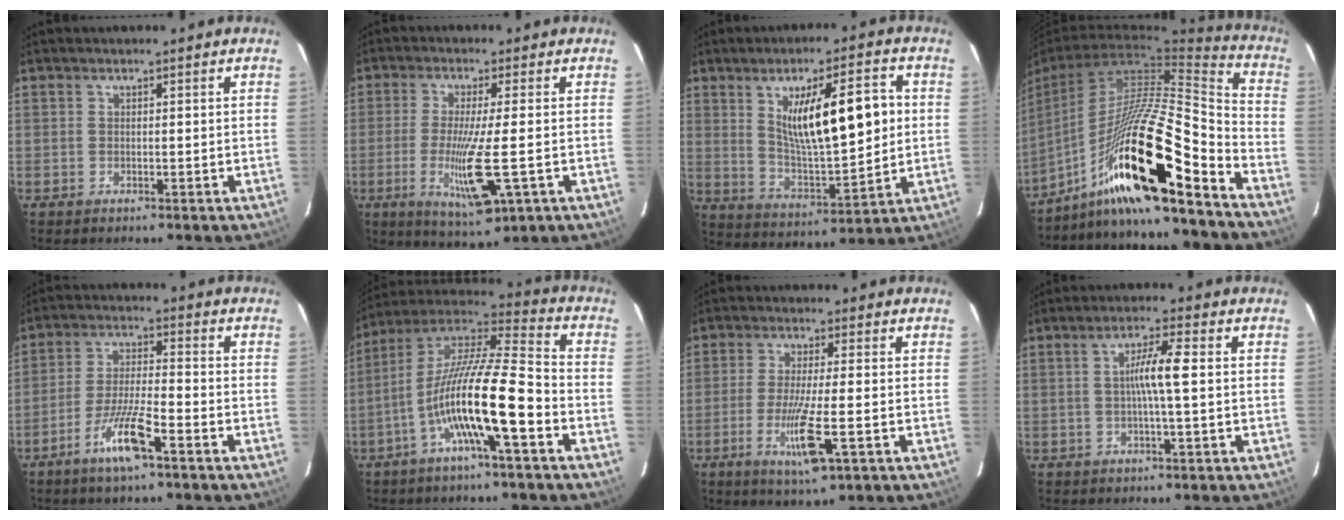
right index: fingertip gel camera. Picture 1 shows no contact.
{"total": 9.9, "force": [-2.5, 0.5, 9.5], "torque": [-0.181, -0.032, -0.042]}
{"total": 14.8, "force": [3.2, 3.4, 14.0], "torque": [-0.232, 0.005, 0.062]}
{"total": 24.3, "force": [-15.2, 1.4, 19.0], "torque": [-0.342, -0.003, -0.270]}
{"total": 8.5, "force": [-4.9, 0.7, 6.9], "torque": [-0.138, -0.008, -0.093]}
{"total": 16.3, "force": [-5.5, 1.1, 15.3], "torque": [-0.286, 0.008, -0.103]}
{"total": 8.5, "force": [-3.0, 0.3, 7.9], "torque": [-0.146, -0.022, -0.054]}
{"total": 5.2, "force": [0.2, -0.3, 5.2], "torque": [-0.095, 0.008, 0.003]}